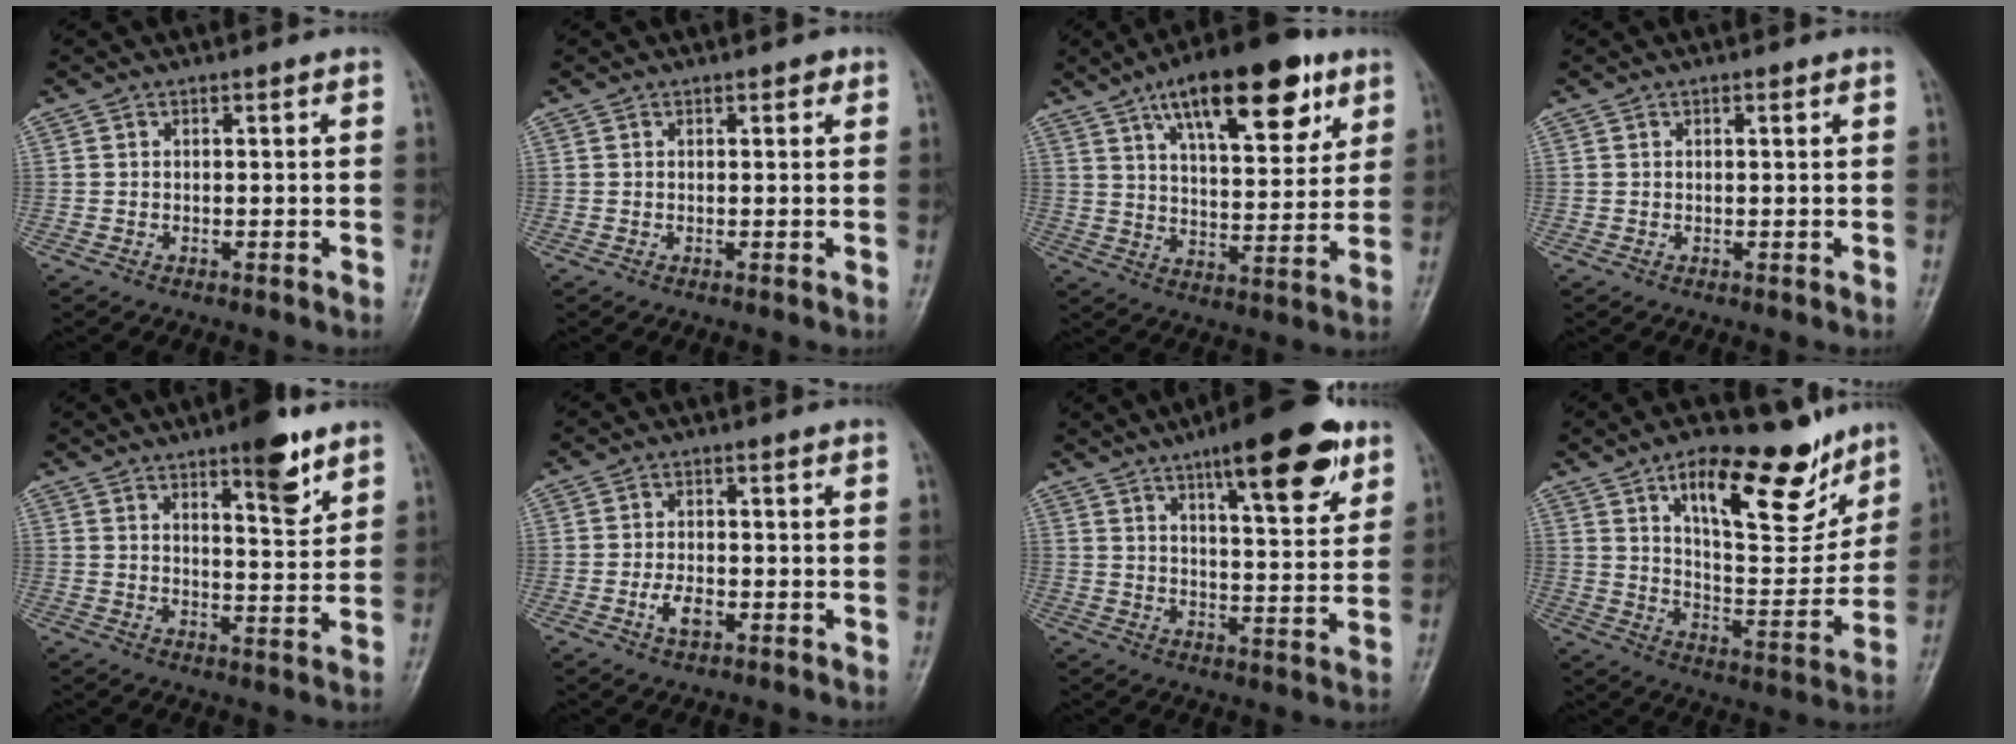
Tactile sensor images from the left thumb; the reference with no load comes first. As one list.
[{"total": 1.2, "force": [0.7, 0.7, 0.7], "torque": [-0.001, -0.001, 0.005]}, {"total": 20.2, "force": [10.9, 8.0, 15.0], "torque": [-0.193, -0.031, 0.173]}, {"total": 0.7, "force": [0.4, 0.2, 0.5], "torque": [-0.010, -0.001, 0.005]}, {"total": 8.8, "force": [5.6, 2.4, 6.3], "torque": [-0.074, -0.036, 0.081]}, {"total": 3.6, "force": [-1.4, 2.0, 2.7], "torque": [-0.049, 0.005, -0.024]}, {"total": 16.9, "force": [9.8, 4.8, 12.9], "torque": [-0.156, -0.040, 0.142]}, {"total": 20.6, "force": [12.2, 8.2, 14.3], "torque": [-0.162, -0.068, 0.197]}]